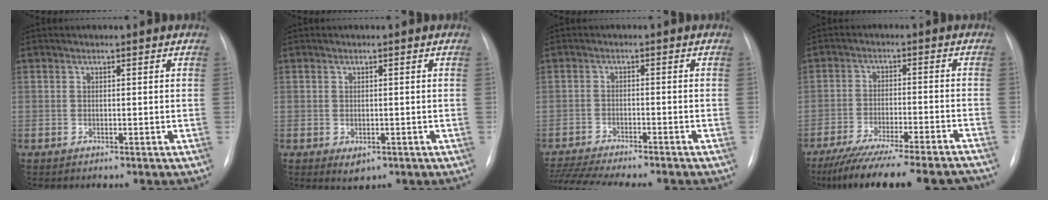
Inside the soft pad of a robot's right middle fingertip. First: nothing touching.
{"total": 1.9, "force": [-0.7, 1.2, 1.2], "torque": [-0.014, -0.002, 0.001]}
{"total": 13.8, "force": [-12.2, 1.2, 6.2], "torque": [-0.102, -0.007, -0.183]}
{"total": 20.5, "force": [-18.2, 1.4, 9.3], "torque": [-0.112, -0.031, -0.259]}